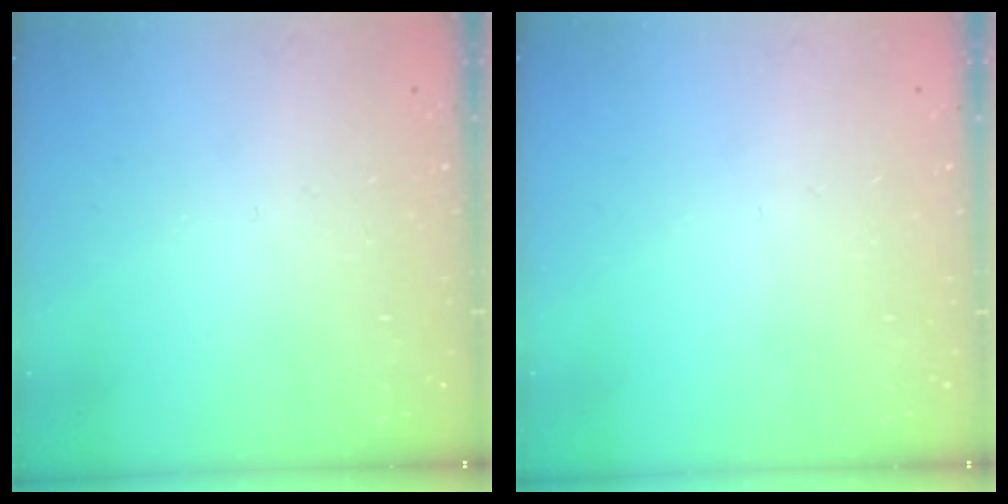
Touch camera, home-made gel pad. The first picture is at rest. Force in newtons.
{"total": 0.0}